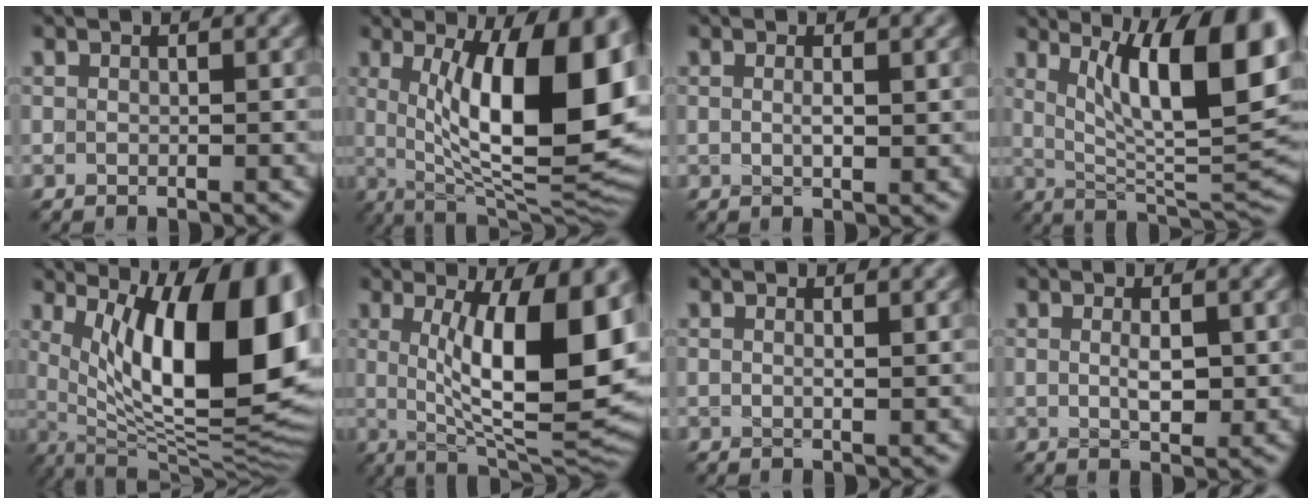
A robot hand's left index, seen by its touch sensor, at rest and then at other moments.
{"total": 15.8, "force": [2.9, 5.4, 14.5], "torque": [-0.178, 0.004, 0.041]}
{"total": 1.2, "force": [0.8, 0.2, 0.9], "torque": [-0.015, 0.000, 0.010]}
{"total": 13.0, "force": [5.3, 3.6, 11.3], "torque": [-0.152, -0.002, 0.085]}
{"total": 15.3, "force": [4.1, 5.4, 13.7], "torque": [-0.169, -0.004, 0.067]}
{"total": 14.0, "force": [2.4, 4.3, 13.1], "torque": [-0.164, -0.008, 0.036]}
{"total": 1.0, "force": [0.8, 0.1, 0.5], "torque": [-0.007, 0.001, 0.009]}
{"total": 1.9, "force": [0.8, 0.6, 1.6], "torque": [-0.033, -0.002, 0.014]}